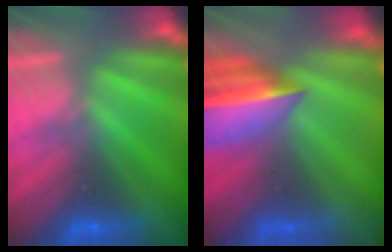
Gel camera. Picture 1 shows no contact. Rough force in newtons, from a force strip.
{"total": 7.4}